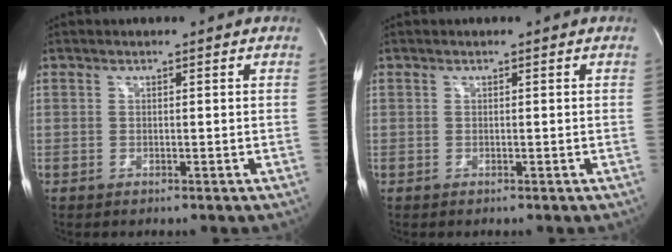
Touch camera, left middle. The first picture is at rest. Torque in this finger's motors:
{"motor_torque": [-0.01, 0.01, 0.00, 0.00]}